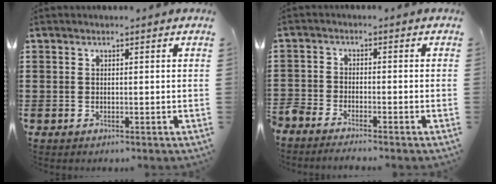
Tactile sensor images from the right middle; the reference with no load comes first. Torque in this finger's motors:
{"motor_torque": [1.15, -0.99, 0.29, 0.21]}